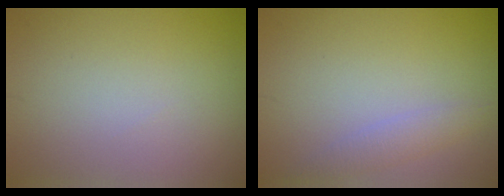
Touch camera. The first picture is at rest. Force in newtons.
{"total": 1.7, "press": 1.7, "slide": 0.1}